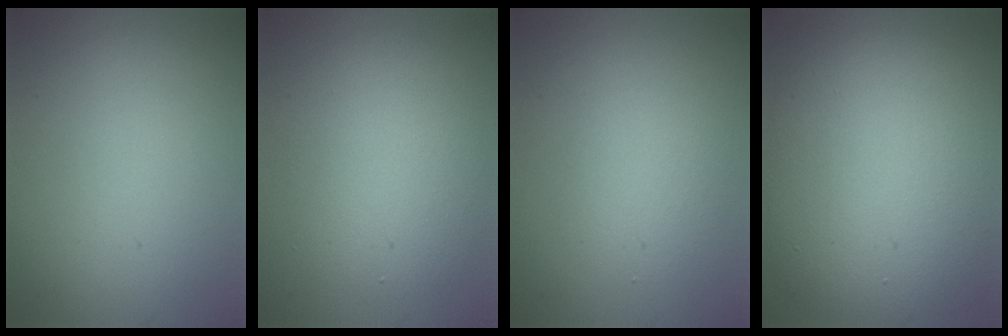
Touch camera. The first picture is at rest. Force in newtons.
{"total": 4.3, "press": 4.3, "slide": 0.2}
{"total": 2.2, "press": 2.2, "slide": 0.1}
{"total": 12.4, "press": 12.4, "slide": 0.8}